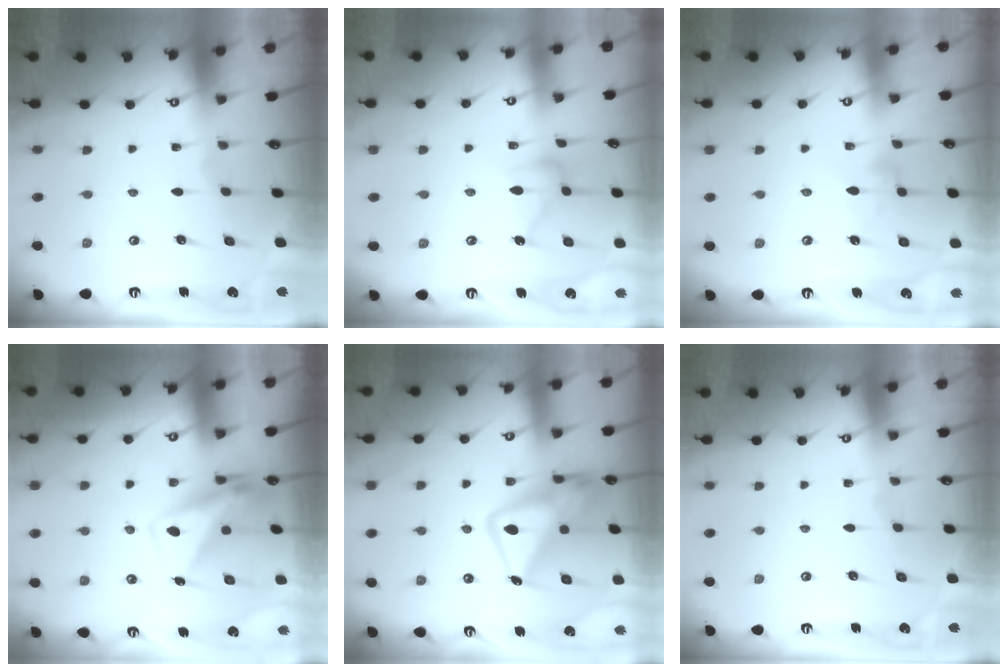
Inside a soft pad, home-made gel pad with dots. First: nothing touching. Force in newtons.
{"total": 12.1, "press": 12.1, "slide": 0.3}
{"total": 7.7, "press": 7.7, "slide": 0.4}
{"total": 10.9, "press": 10.8, "slide": 1.6}
{"total": 15.6, "press": 15.5, "slide": 1.5}
{"total": 0.0}